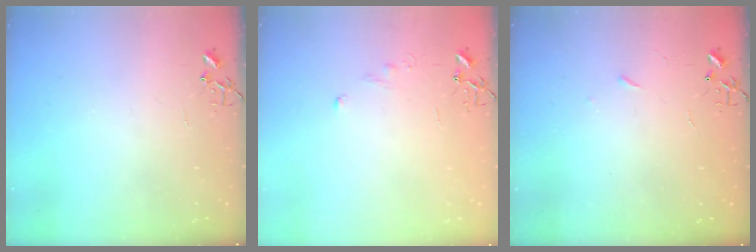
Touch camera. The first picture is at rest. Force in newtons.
{"total": 3.7, "press": 3.7, "slide": 0.4}
{"total": 2.6, "press": 2.5, "slide": 0.4}